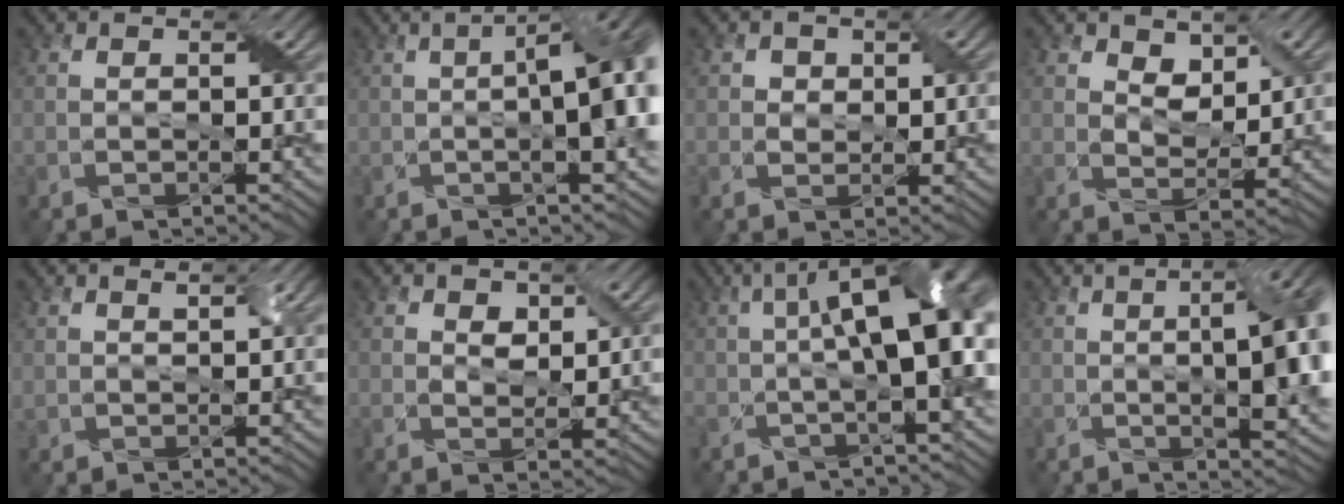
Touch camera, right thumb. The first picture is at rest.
{"total": 12.1, "force": [0.3, 4.2, 11.3], "torque": [-0.147, 0.014, -0.005]}
{"total": 2.4, "force": [0.8, 2.0, 1.1], "torque": [-0.022, 0.000, 0.009]}
{"total": 4.8, "force": [2.6, 2.8, 2.9], "torque": [-0.060, -0.008, 0.039]}
{"total": 1.6, "force": [0.9, 0.5, 1.2], "torque": [-0.028, 0.002, 0.020]}
{"total": 3.4, "force": [1.4, 2.0, 2.3], "torque": [-0.048, -0.002, 0.026]}
{"total": 14.2, "force": [-0.1, 5.2, 13.2], "torque": [-0.203, -0.004, 0.003]}
{"total": 13.2, "force": [0.7, 4.8, 12.2], "torque": [-0.134, 0.014, 0.001]}